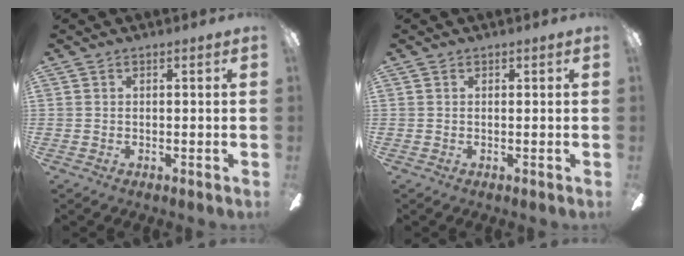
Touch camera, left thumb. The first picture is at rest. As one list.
[{"total": 0.0}]